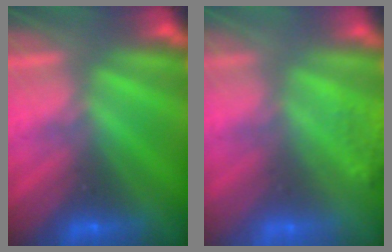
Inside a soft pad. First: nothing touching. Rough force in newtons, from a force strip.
{"total": 9.0}